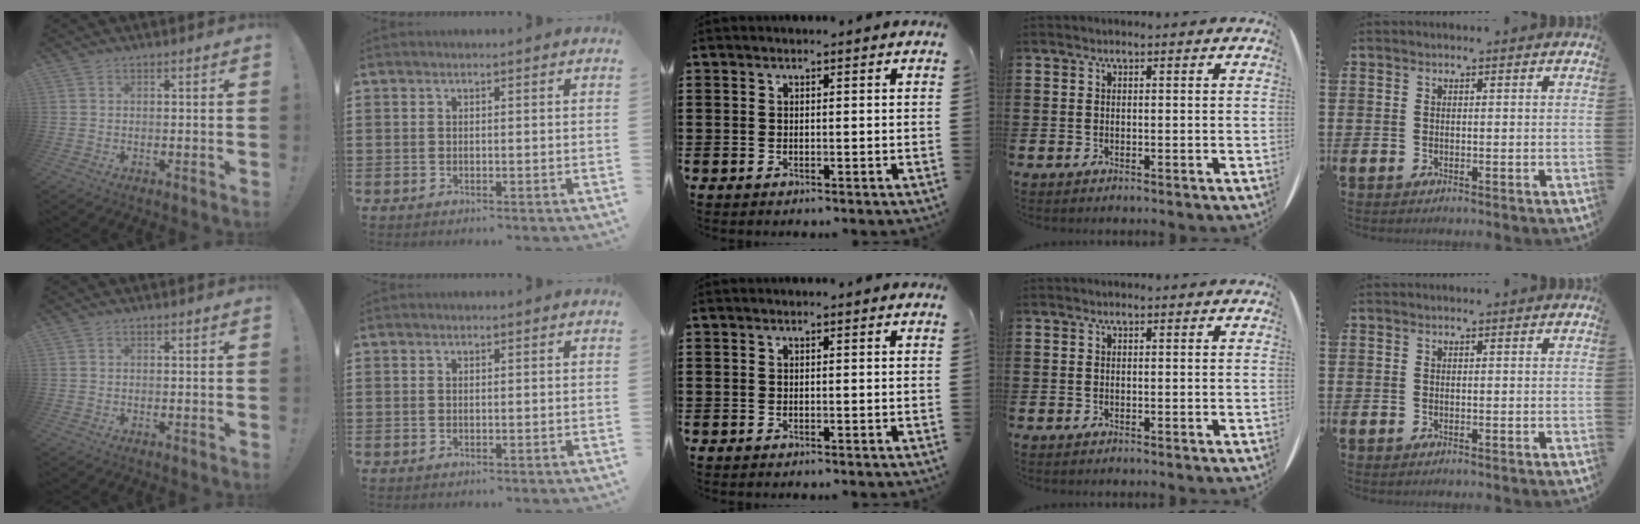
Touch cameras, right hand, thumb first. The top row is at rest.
{}